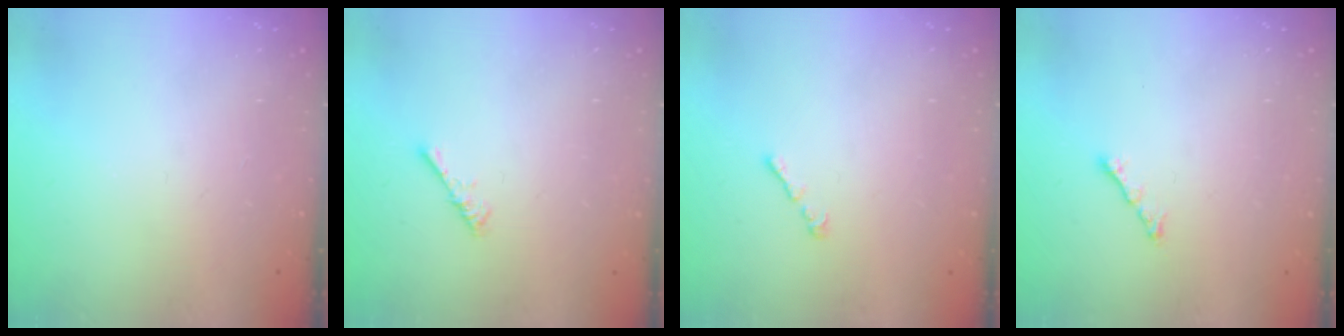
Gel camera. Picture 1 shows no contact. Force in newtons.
{"total": 0.9, "press": 0.9, "slide": 0.3}
{"total": 1.0, "press": 0.9, "slide": 0.5}
{"total": 2.3, "press": 2.2, "slide": 0.7}